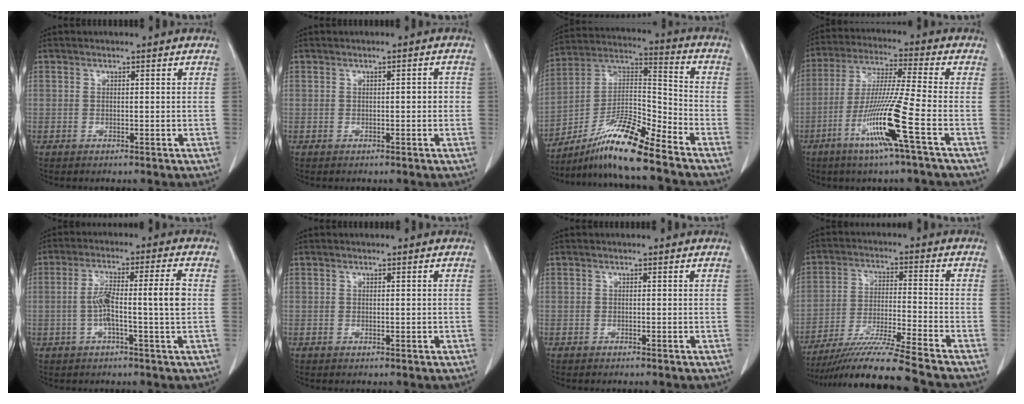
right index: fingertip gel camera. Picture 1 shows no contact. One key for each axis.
{"total": 1.3, "fx": -0.2, "fy": 0.5, "fz": 1.3, "tx": -0.016, "ty": 0.003, "tz": -0.002}
{"total": 13.4, "fx": -10.5, "fy": 0.0, "fz": 8.4, "tx": -0.156, "ty": 0.010, "tz": -0.190}
{"total": 12.9, "fx": -5.5, "fy": -1.6, "fz": 11.5, "tx": -0.228, "ty": -0.020, "tz": -0.110}
{"total": 8.3, "fx": -0.6, "fy": -0.2, "fz": 8.2, "tx": -0.151, "ty": 0.017, "tz": -0.014}
{"total": 0.6, "fx": -0.1, "fy": 0.2, "fz": 0.5, "tx": -0.009, "ty": -0.002, "tz": 0.002}
{"total": 0.0}
{"total": 13.6, "fx": -11.8, "fy": -1.9, "fz": 6.4, "tx": -0.108, "ty": -0.024, "tz": -0.204}